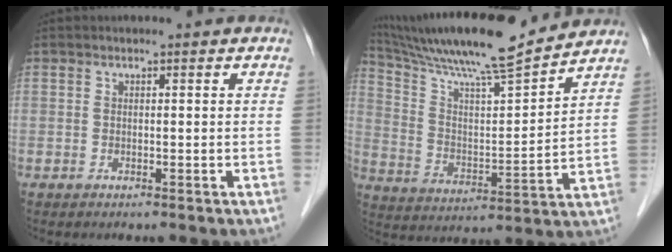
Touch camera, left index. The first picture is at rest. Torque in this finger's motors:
{"motor_torque": [1.04, -1.10, 0.53, 0.16]}